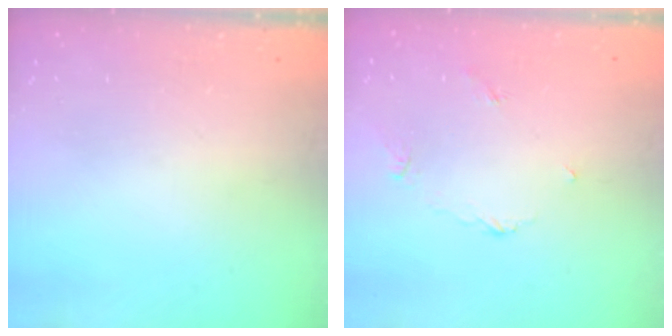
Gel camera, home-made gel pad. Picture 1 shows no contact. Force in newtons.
{"total": 3.4, "press": 3.4, "slide": 0.4}